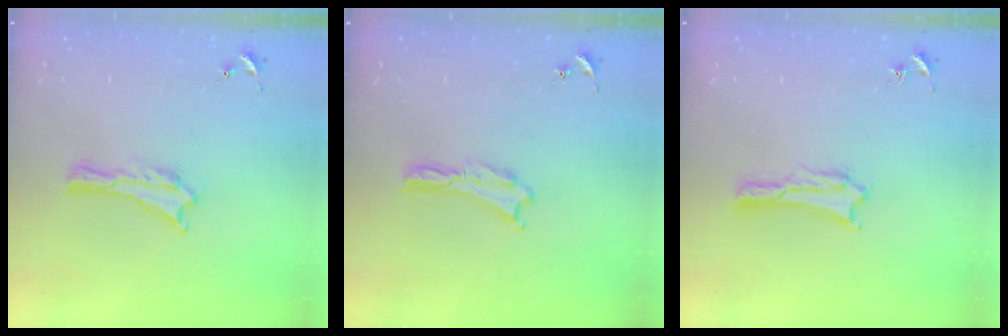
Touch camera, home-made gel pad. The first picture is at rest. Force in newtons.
{"total": 0.0}
{"total": 1.9, "press": 1.9, "slide": 0.1}